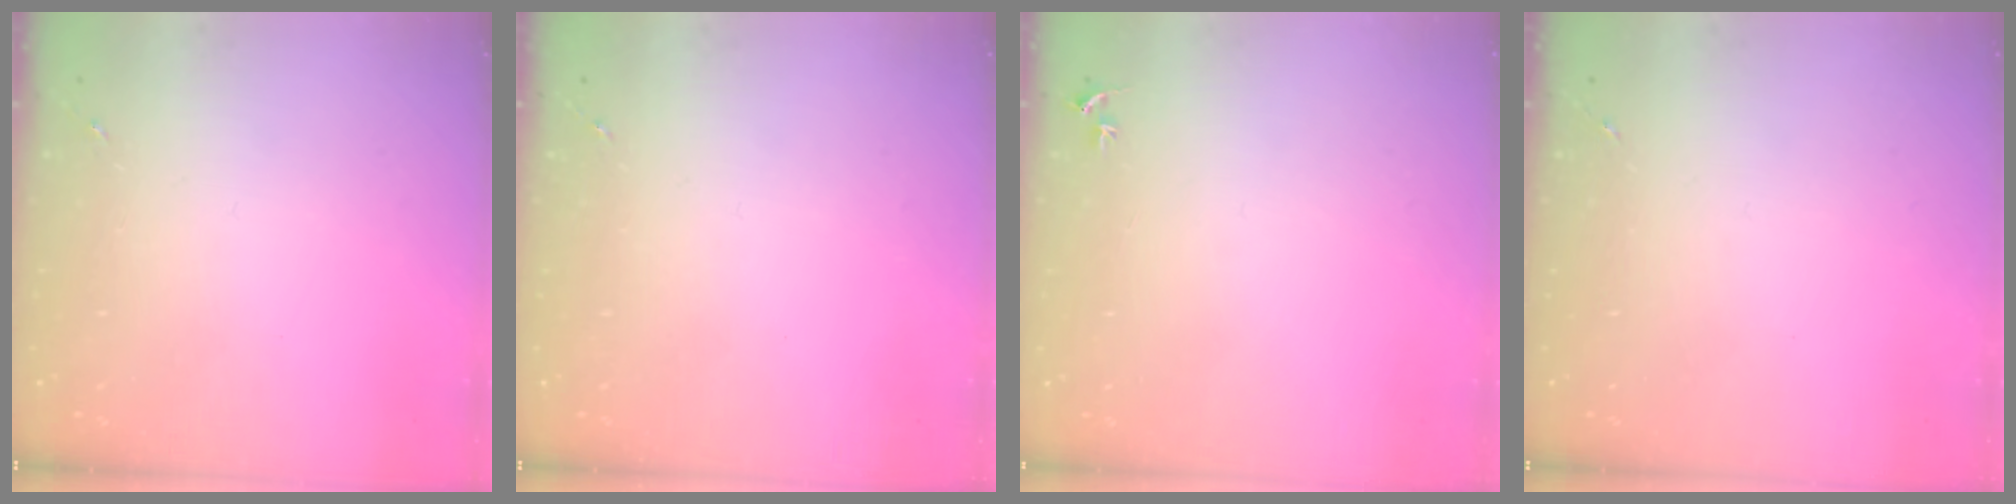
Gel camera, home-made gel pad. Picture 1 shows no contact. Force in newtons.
{"total": 0.0}
{"total": 2.3, "press": 2.3, "slide": 0.2}
{"total": 0.0}